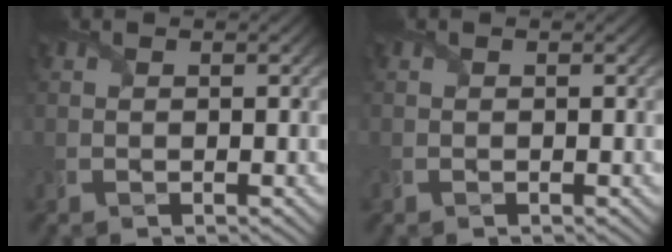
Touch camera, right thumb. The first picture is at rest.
{"total": 0.0}